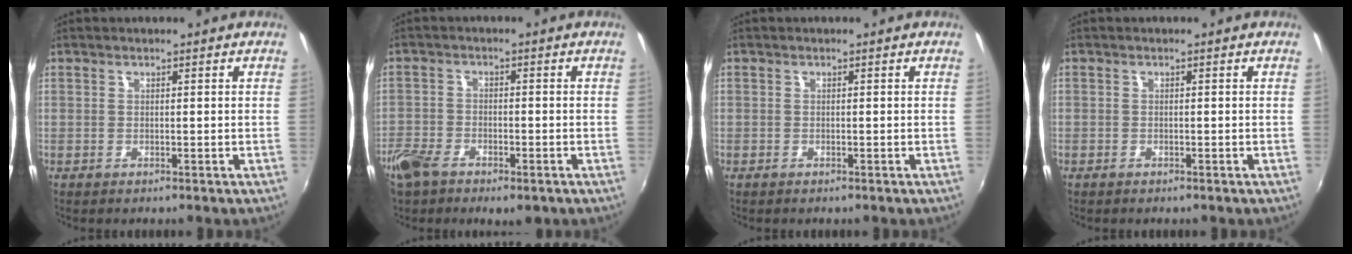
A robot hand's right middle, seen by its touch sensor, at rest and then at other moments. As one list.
[{"total": 8.9, "force": [-5.7, 4.8, 4.9], "torque": [-0.125, -0.019, -0.105]}, {"total": 0.6, "force": [-0.4, 0.4, 0.0], "torque": [-0.001, 0.000, -0.008]}, {"total": 0.9, "force": [-0.6, 0.7, -0.1], "torque": [-0.004, 0.002, -0.010]}]